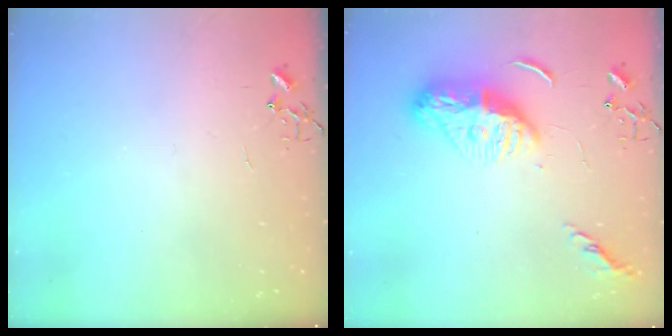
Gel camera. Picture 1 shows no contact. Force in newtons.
{"total": 12.4, "press": 12.3, "slide": 0.8}